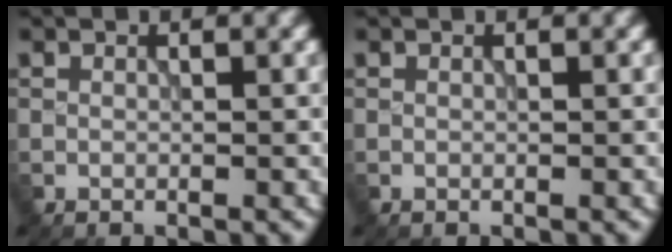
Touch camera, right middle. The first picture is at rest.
{"total": 0.0}